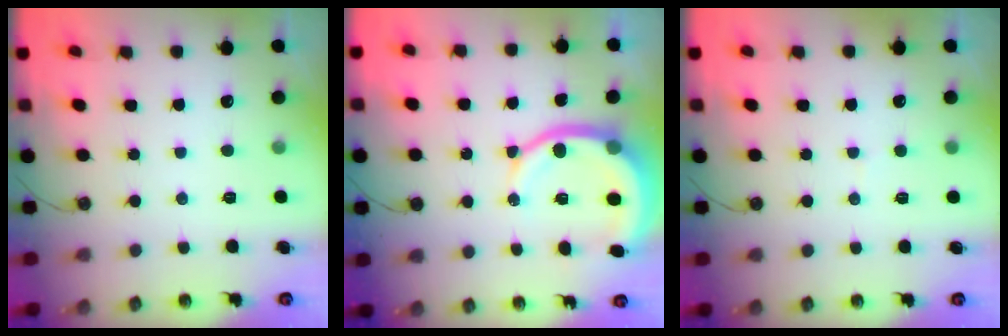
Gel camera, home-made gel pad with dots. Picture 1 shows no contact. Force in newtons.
{"total": 11.3, "press": 11.2, "slide": 1.5}
{"total": 3.5, "press": 3.5, "slide": 0.5}